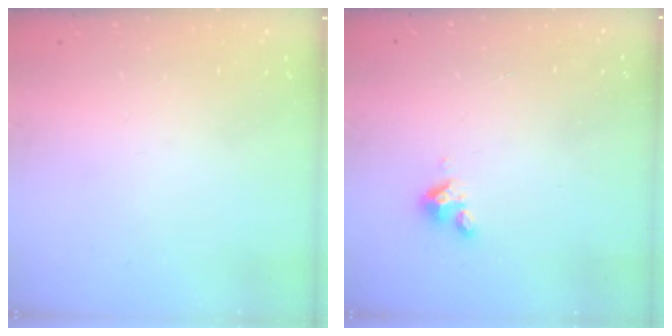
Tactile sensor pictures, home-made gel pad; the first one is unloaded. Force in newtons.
{"total": 3.6, "press": 3.6, "slide": 0.4}